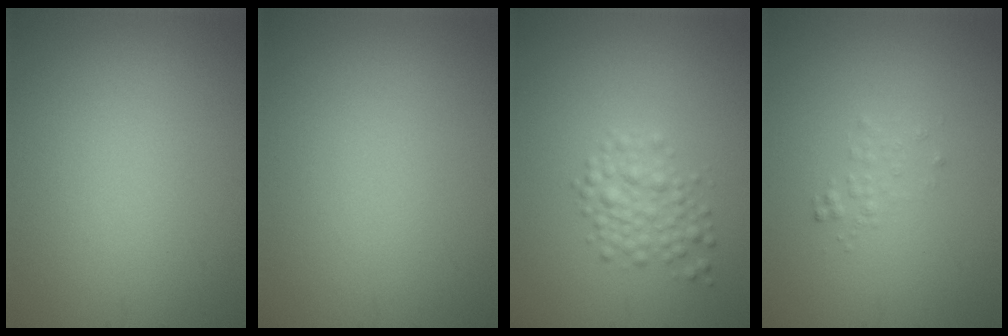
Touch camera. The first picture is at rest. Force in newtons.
{"total": 0.0}
{"total": 2.6, "press": 2.6, "slide": 0.1}
{"total": 0.9, "press": 0.9, "slide": 0.1}